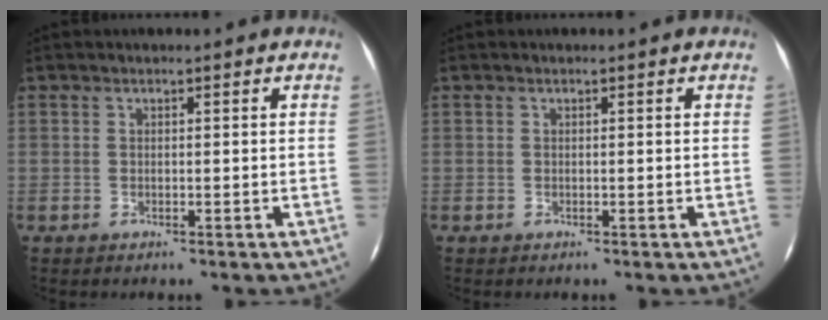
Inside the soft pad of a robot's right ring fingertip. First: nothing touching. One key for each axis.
{"total": 0.0}